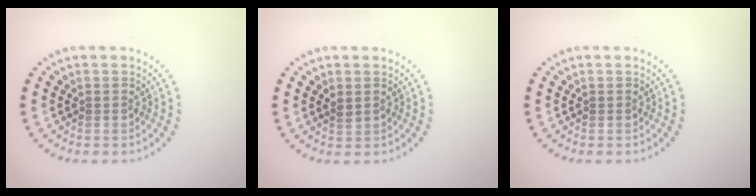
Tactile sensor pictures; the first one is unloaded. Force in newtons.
{"total": 0.7, "press": 0.7, "slide": 0.3}
{"total": 0.0}